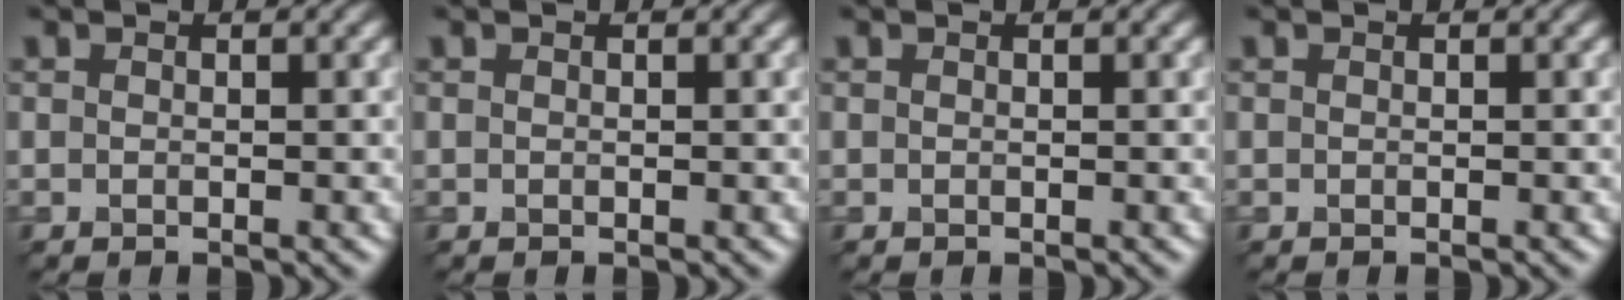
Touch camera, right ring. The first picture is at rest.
{"total": 0.0}
{"total": 0.0}
{"total": 0.0}